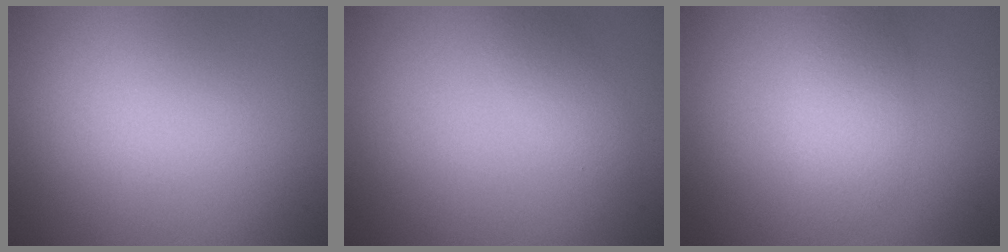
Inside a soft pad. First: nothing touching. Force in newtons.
{"total": 1.7, "press": 1.7, "slide": 0.1}
{"total": 2.7, "press": 2.7, "slide": 0.1}